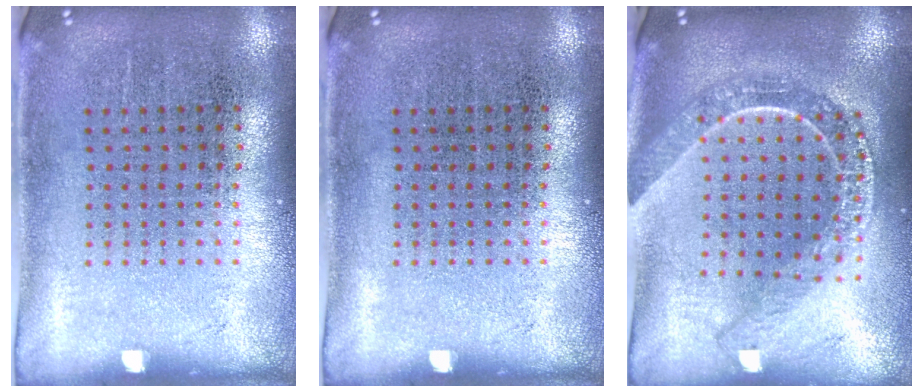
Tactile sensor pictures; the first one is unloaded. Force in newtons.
{"total": 0.0}
{"total": 2.2, "press": 1.9, "slide": 1.1}